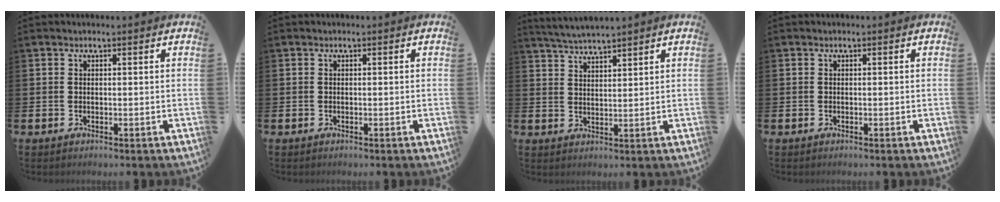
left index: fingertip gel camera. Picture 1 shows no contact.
{"total": 0.0}
{"total": 3.7, "force": [3.6, -0.2, 0.5], "torque": [-0.025, -0.015, 0.066]}
{"total": 0.0}